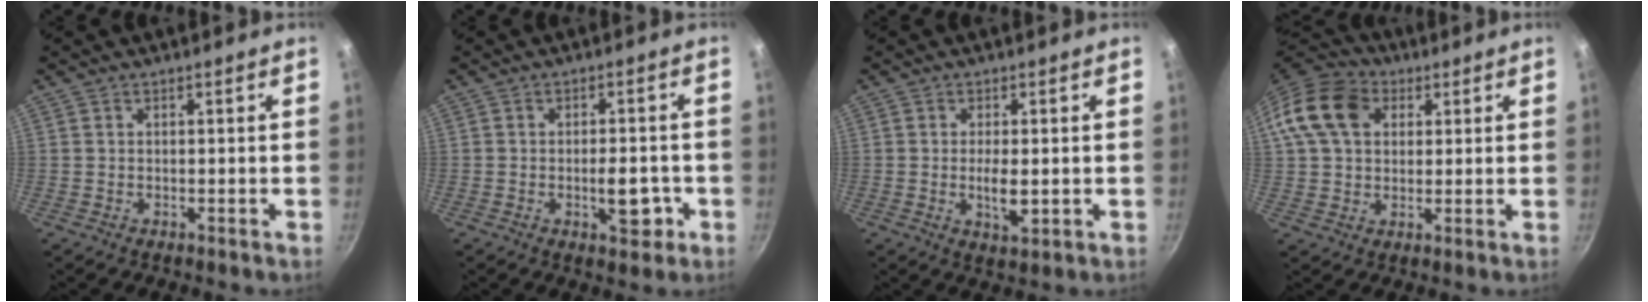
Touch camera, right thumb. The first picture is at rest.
{"total": 6.0, "force": [-1.9, 2.8, 5.0], "torque": [-0.045, 0.008, -0.024]}
{"total": 4.5, "force": [-0.5, 1.6, 4.2], "torque": [-0.079, -0.009, -0.006]}
{"total": 14.0, "force": [4.0, 10.5, 8.3], "torque": [-0.142, 0.021, 0.057]}